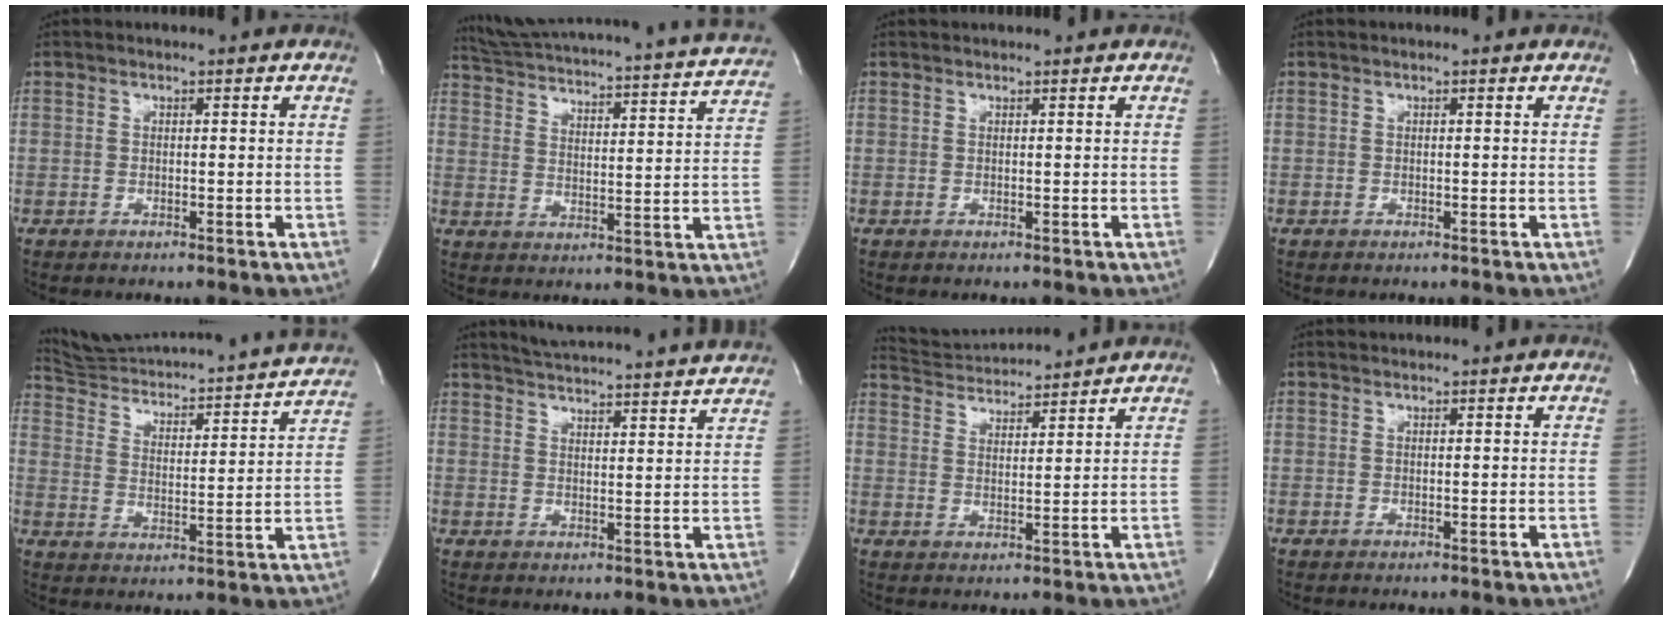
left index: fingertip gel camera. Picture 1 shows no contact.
{"total": 23.2, "force": [21.8, 0.8, 7.9], "torque": [-0.133, -0.049, 0.281]}
{"total": 0.7, "force": [0.7, -0.2, 0.0], "torque": [-0.004, 0.010, 0.014]}
{"total": 0.0}
{"total": 20.3, "force": [19.3, 1.7, 5.9], "torque": [-0.091, -0.042, 0.264]}
{"total": 18.7, "force": [17.8, 0.0, 5.8], "torque": [-0.095, -0.019, 0.229]}
{"total": 8.6, "force": [8.5, -0.3, 1.3], "torque": [-0.037, 0.013, 0.142]}
{"total": 1.0, "force": [1.0, -0.2, 0.1], "torque": [-0.003, 0.011, 0.018]}